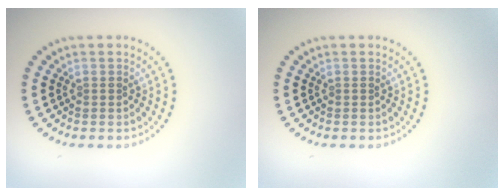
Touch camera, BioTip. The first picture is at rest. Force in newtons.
{"total": 0.0}